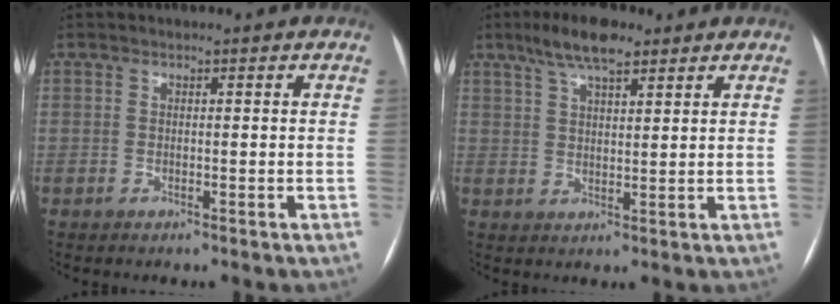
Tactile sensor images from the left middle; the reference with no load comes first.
{"total": 7.5, "force": [5.3, 1.9, 5.0], "torque": [-0.099, 0.016, 0.093]}